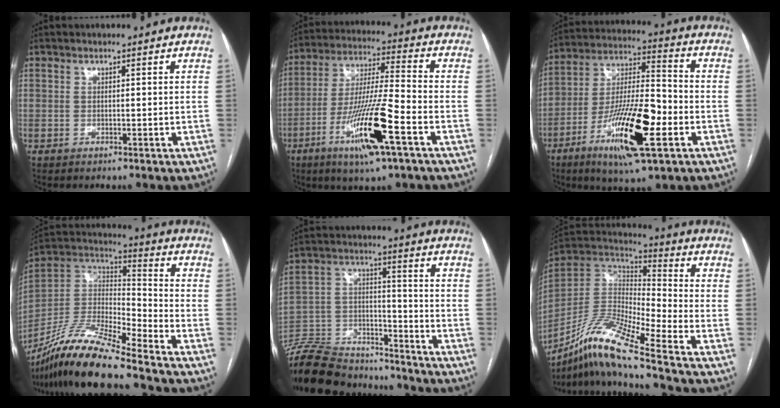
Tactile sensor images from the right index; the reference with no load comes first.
{"total": 15.4, "force": [-6.8, 0.7, 13.8], "torque": [-0.271, -0.020, -0.122]}
{"total": 18.1, "force": [-7.1, 3.6, 16.3], "torque": [-0.312, -0.012, -0.120]}
{"total": 17.2, "force": [-14.0, 0.7, 10.1], "torque": [-0.202, -0.005, -0.262]}
{"total": 19.0, "force": [-17.7, 5.0, 4.9], "torque": [-0.119, 0.014, -0.290]}
{"total": 16.0, "force": [-11.0, 0.4, 11.7], "torque": [-0.238, -0.002, -0.201]}